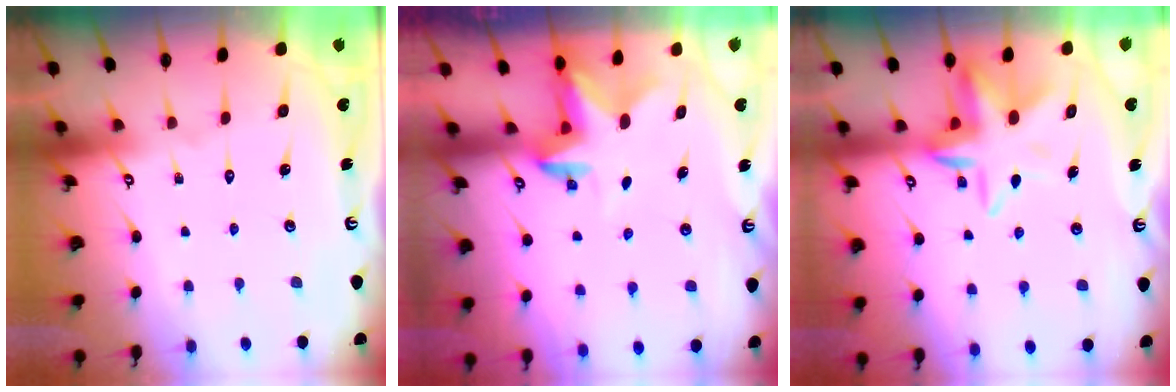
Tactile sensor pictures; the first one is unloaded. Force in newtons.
{"total": 2.7, "press": 2.6, "slide": 0.5}
{"total": 9.9, "press": 9.6, "slide": 2.4}